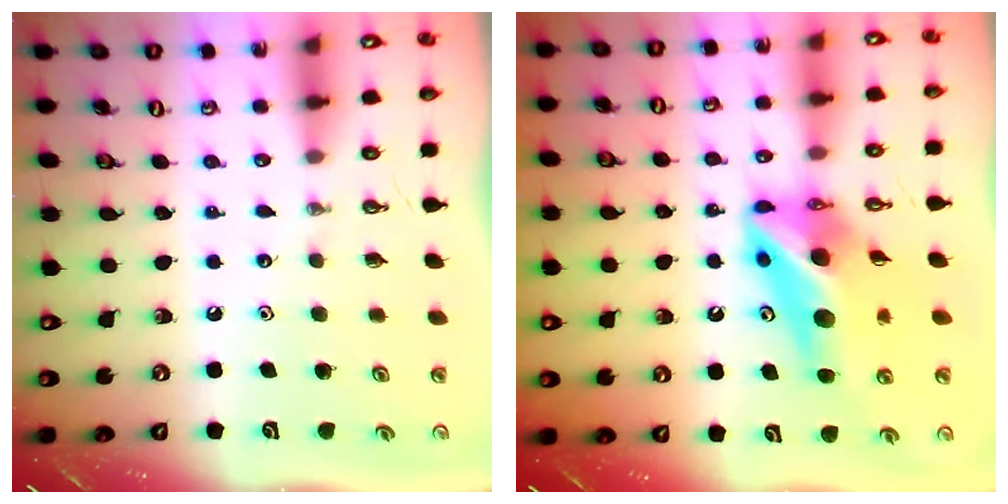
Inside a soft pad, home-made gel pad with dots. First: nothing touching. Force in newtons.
{"total": 14.7, "press": 14.6, "slide": 1.5}